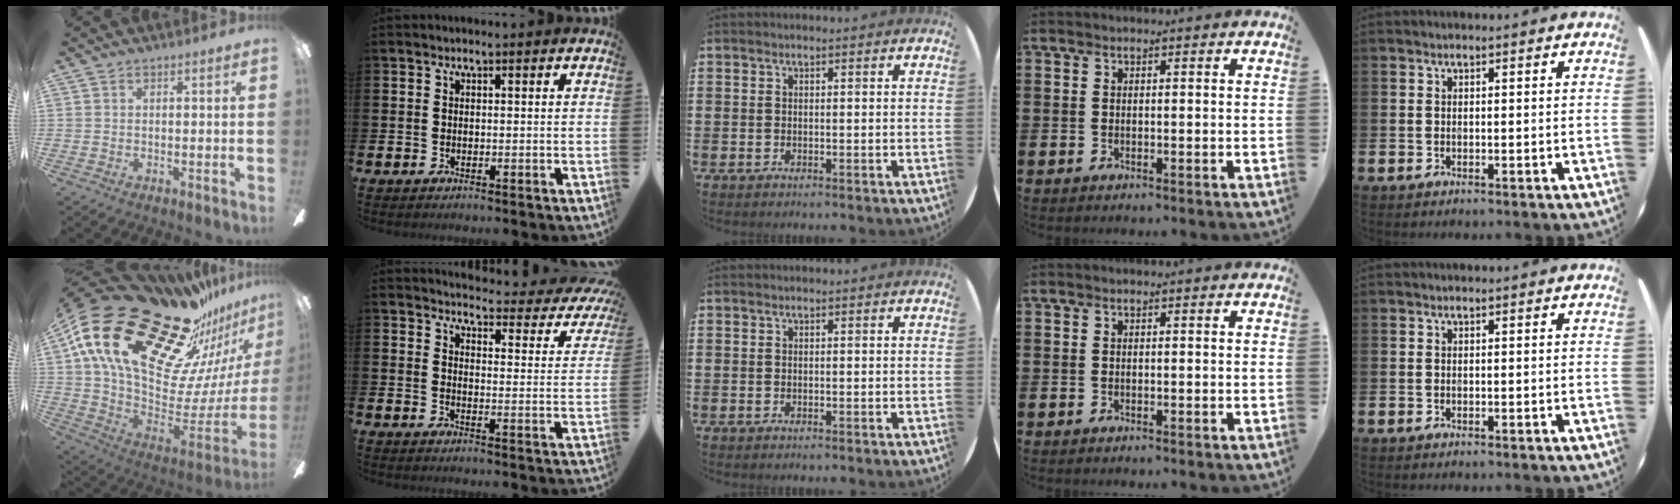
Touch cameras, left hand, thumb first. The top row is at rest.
{"thumb": {"total": 31.2, "force": [21.3, 13.9, 18.0], "torque": [-0.271, -0.187, 0.416]}, "index": {"total": 3.1, "force": [2.9, 0.8, 0.7], "torque": [-0.026, -0.032, 0.042]}}